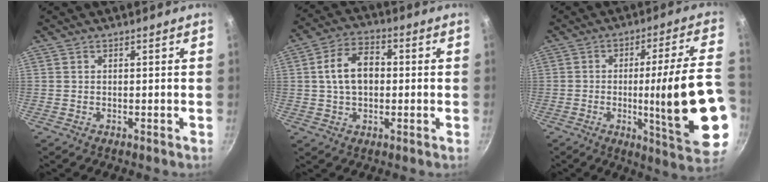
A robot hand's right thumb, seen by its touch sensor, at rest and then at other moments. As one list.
[{"total": 9.6, "force": [0.5, 6.4, 7.1], "torque": [-0.104, 0.024, 0.003]}, {"total": 22.8, "force": [-4.4, 3.5, 22.1], "torque": [-0.303, 0.010, -0.051]}]